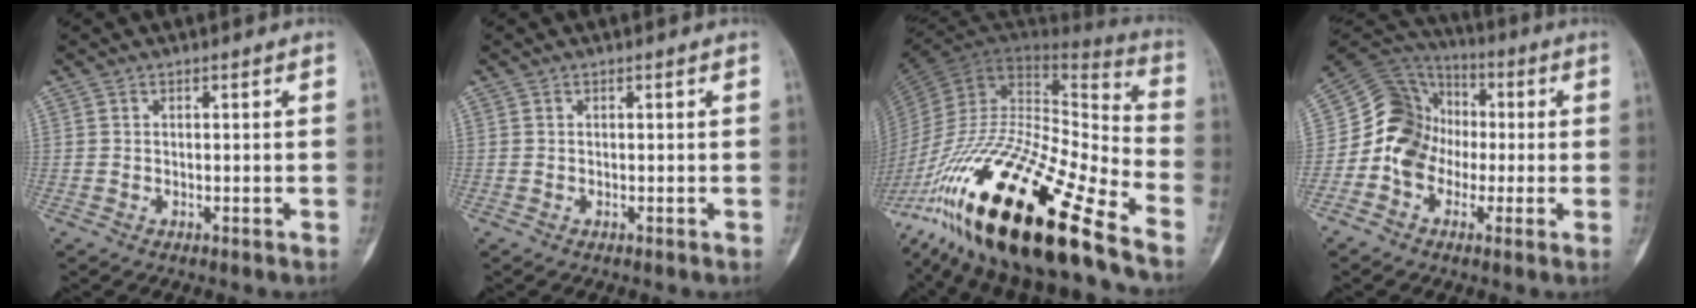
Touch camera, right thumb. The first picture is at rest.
{"total": 0.0}
{"total": 31.6, "force": [-20.4, 6.8, 23.1], "torque": [-0.435, 0.025, -0.362]}
{"total": 13.3, "force": [-1.9, 11.2, 6.8], "torque": [-0.096, 0.043, -0.050]}